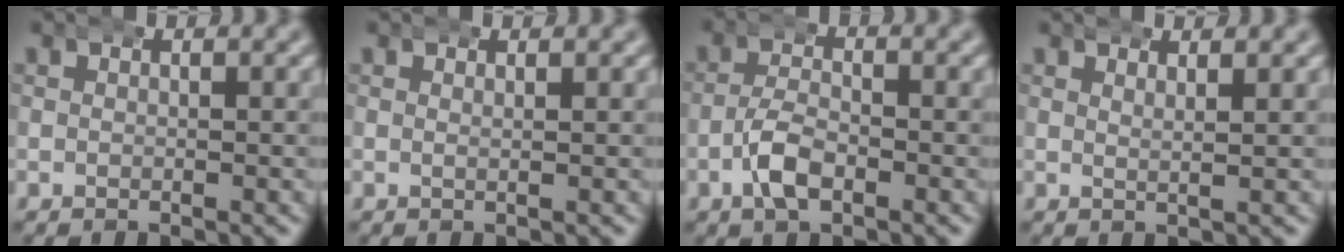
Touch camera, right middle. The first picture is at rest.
{"total": 0.6, "force": [0.5, -0.2, 0.2], "torque": [-0.003, -0.002, 0.006]}
{"total": 2.7, "force": [-1.3, 1.3, 2.0], "torque": [-0.039, -0.001, -0.032]}
{"total": 1.6, "force": [1.4, -0.3, 0.6], "torque": [-0.011, -0.008, 0.024]}